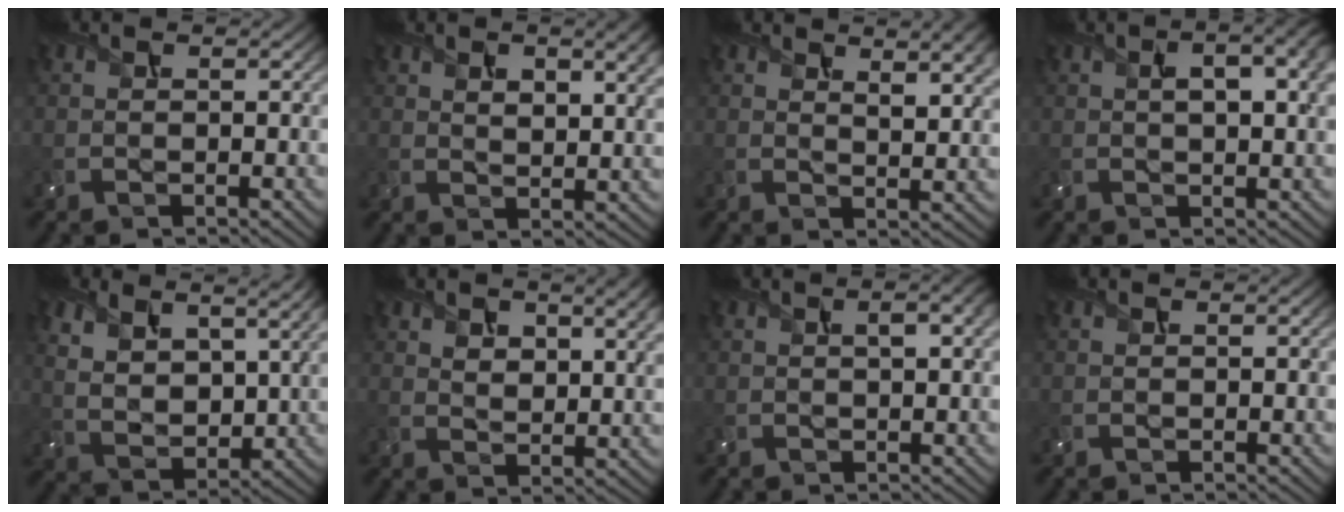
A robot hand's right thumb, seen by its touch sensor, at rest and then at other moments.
{"total": 6.7, "force": [3.0, 3.1, 5.2], "torque": [-0.086, -0.001, 0.054]}
{"total": 5.6, "force": [3.3, 1.9, 4.1], "torque": [-0.064, -0.001, 0.056]}
{"total": 7.3, "force": [2.2, 2.8, 6.4], "torque": [-0.097, 0.015, 0.030]}
{"total": 9.3, "force": [4.5, 4.8, 6.5], "torque": [-0.155, -0.004, 0.087]}
{"total": 6.9, "force": [3.5, 3.5, 4.8], "torque": [-0.084, -0.007, 0.067]}
{"total": 2.5, "force": [0.7, 0.6, 2.3], "torque": [-0.038, 0.006, 0.012]}
{"total": 0.0}